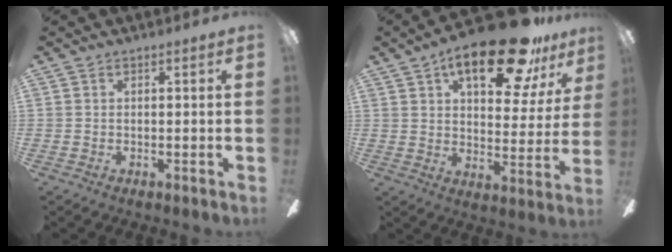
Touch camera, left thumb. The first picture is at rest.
{"total": 21.2, "force": [13.3, 8.3, 14.3], "torque": [-0.197, -0.072, 0.212]}